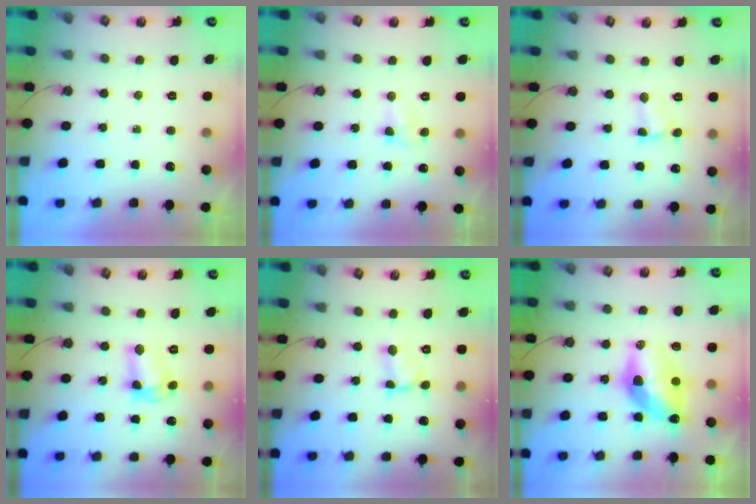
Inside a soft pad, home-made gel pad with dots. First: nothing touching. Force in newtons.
{"total": 5.3, "press": 5.2, "slide": 0.9}
{"total": 2.4, "press": 2.3, "slide": 0.4}
{"total": 6.7, "press": 6.7, "slide": 0.2}
{"total": 2.3, "press": 2.3, "slide": 0.1}
{"total": 11.5, "press": 11.5, "slide": 0.7}